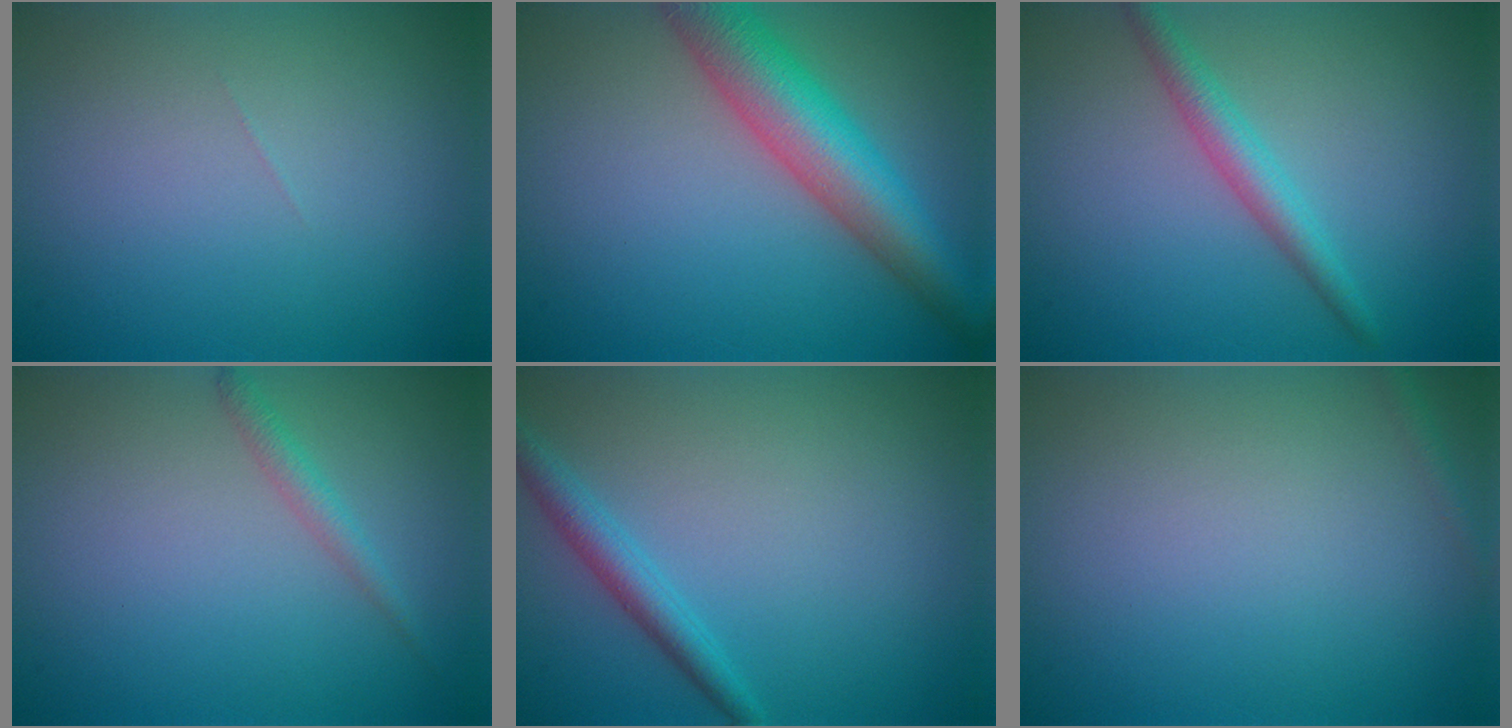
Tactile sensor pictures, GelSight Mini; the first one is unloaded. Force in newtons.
{"total": 7.8, "press": 7.8, "slide": 0.3}
{"total": 2.7, "press": 2.7, "slide": 0.1}
{"total": 1.4, "press": 1.4, "slide": 0.0}
{"total": 2.4, "press": 2.4, "slide": 0.1}
{"total": 0.8, "press": 0.8, "slide": 0.1}